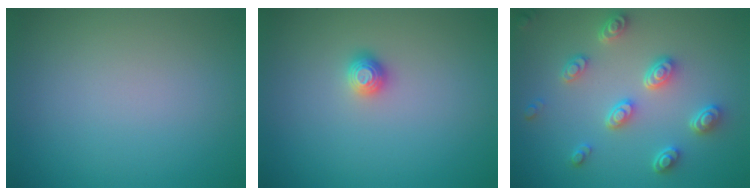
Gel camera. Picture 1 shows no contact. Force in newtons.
{"total": 1.1, "press": 1.1, "slide": 0.3}
{"total": 4.4, "press": 3.6, "slide": 2.6}